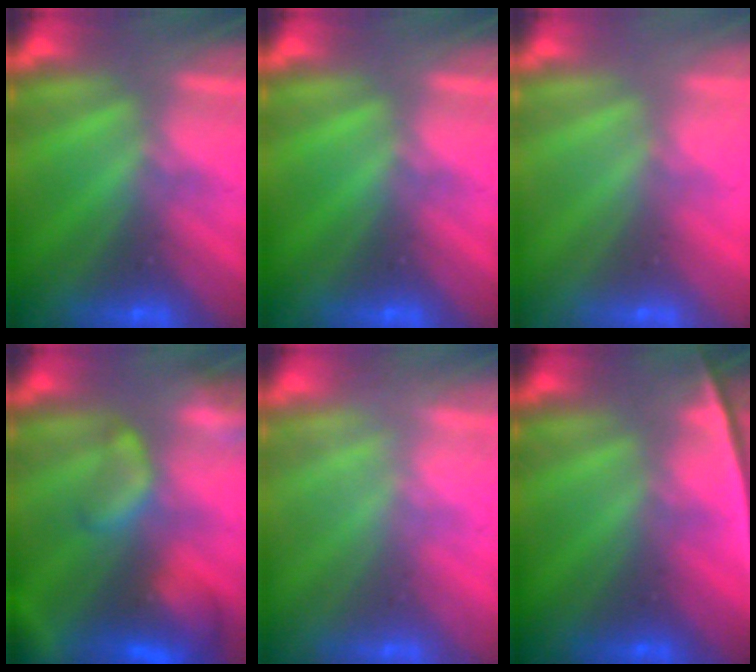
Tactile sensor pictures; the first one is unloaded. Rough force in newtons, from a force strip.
{"total": 0.0}
{"total": 2.8}
{"total": 8.6}
{"total": 2.7}
{"total": 2.4}